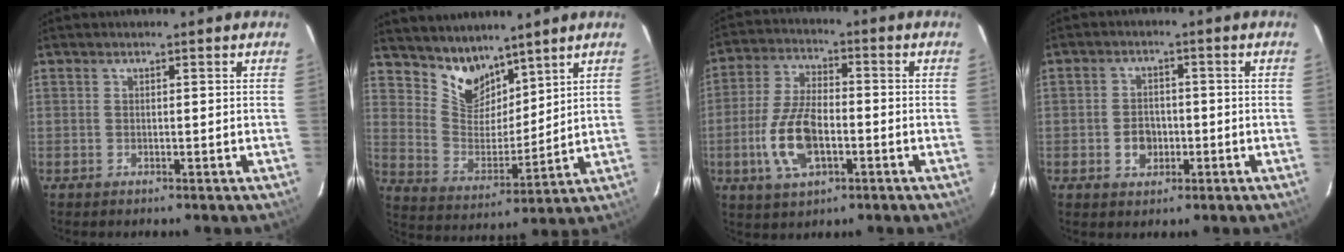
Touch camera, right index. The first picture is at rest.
{"total": 10.0, "force": [8.1, 5.0, 2.9], "torque": [-0.054, 0.002, 0.163]}
{"total": 12.2, "force": [-3.5, 5.9, 10.1], "torque": [-0.215, 0.000, -0.062]}
{"total": 4.7, "force": [-1.2, 3.7, 2.5], "torque": [-0.047, 0.009, -0.015]}